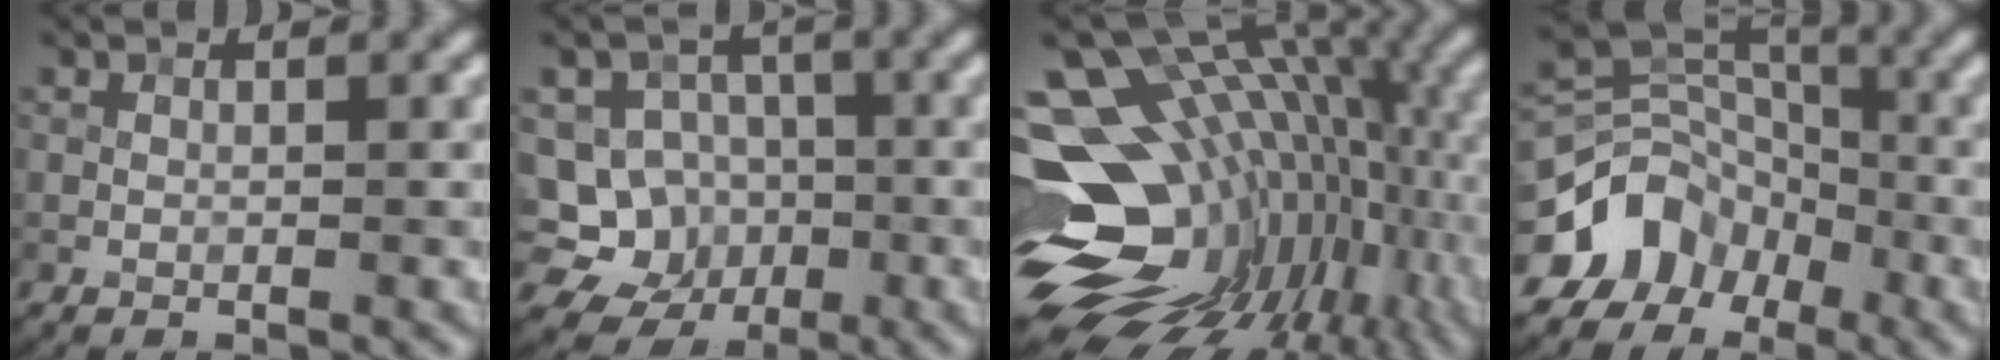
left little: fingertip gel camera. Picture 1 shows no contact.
{"total": 9.7, "force": [-3.4, 8.6, 2.8], "torque": [-0.045, 0.017, -0.073]}
{"total": 19.2, "force": [-0.9, 12.5, 14.6], "torque": [-0.218, 0.003, 0.005]}
{"total": 7.4, "force": [-4.2, 5.4, 2.7], "torque": [-0.032, 0.013, -0.086]}